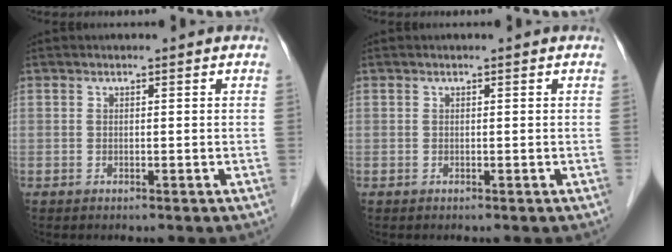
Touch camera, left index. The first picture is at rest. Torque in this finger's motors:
{"motor_torque": [-0.16, 0.04, 0.04, 0.00]}